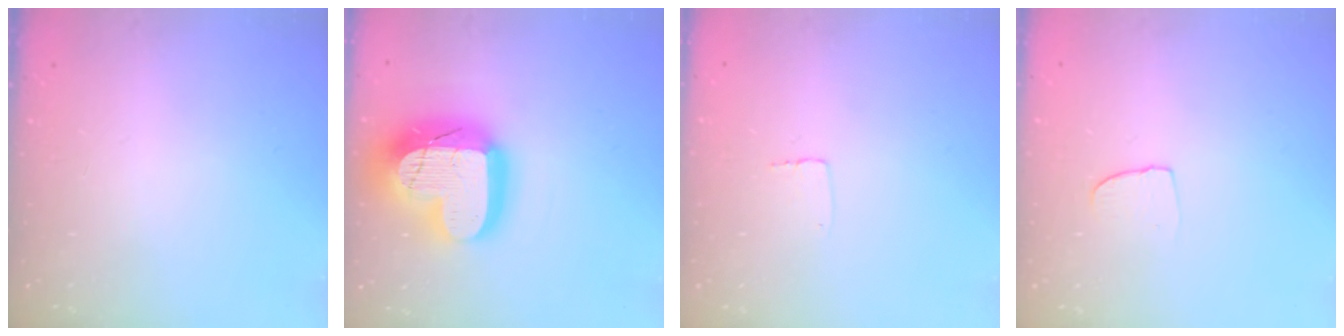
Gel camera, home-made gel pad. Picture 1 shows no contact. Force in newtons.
{"total": 26.0, "press": 25.9, "slide": 2.1}
{"total": 2.7, "press": 2.7, "slide": 0.1}
{"total": 5.0, "press": 4.9, "slide": 0.5}